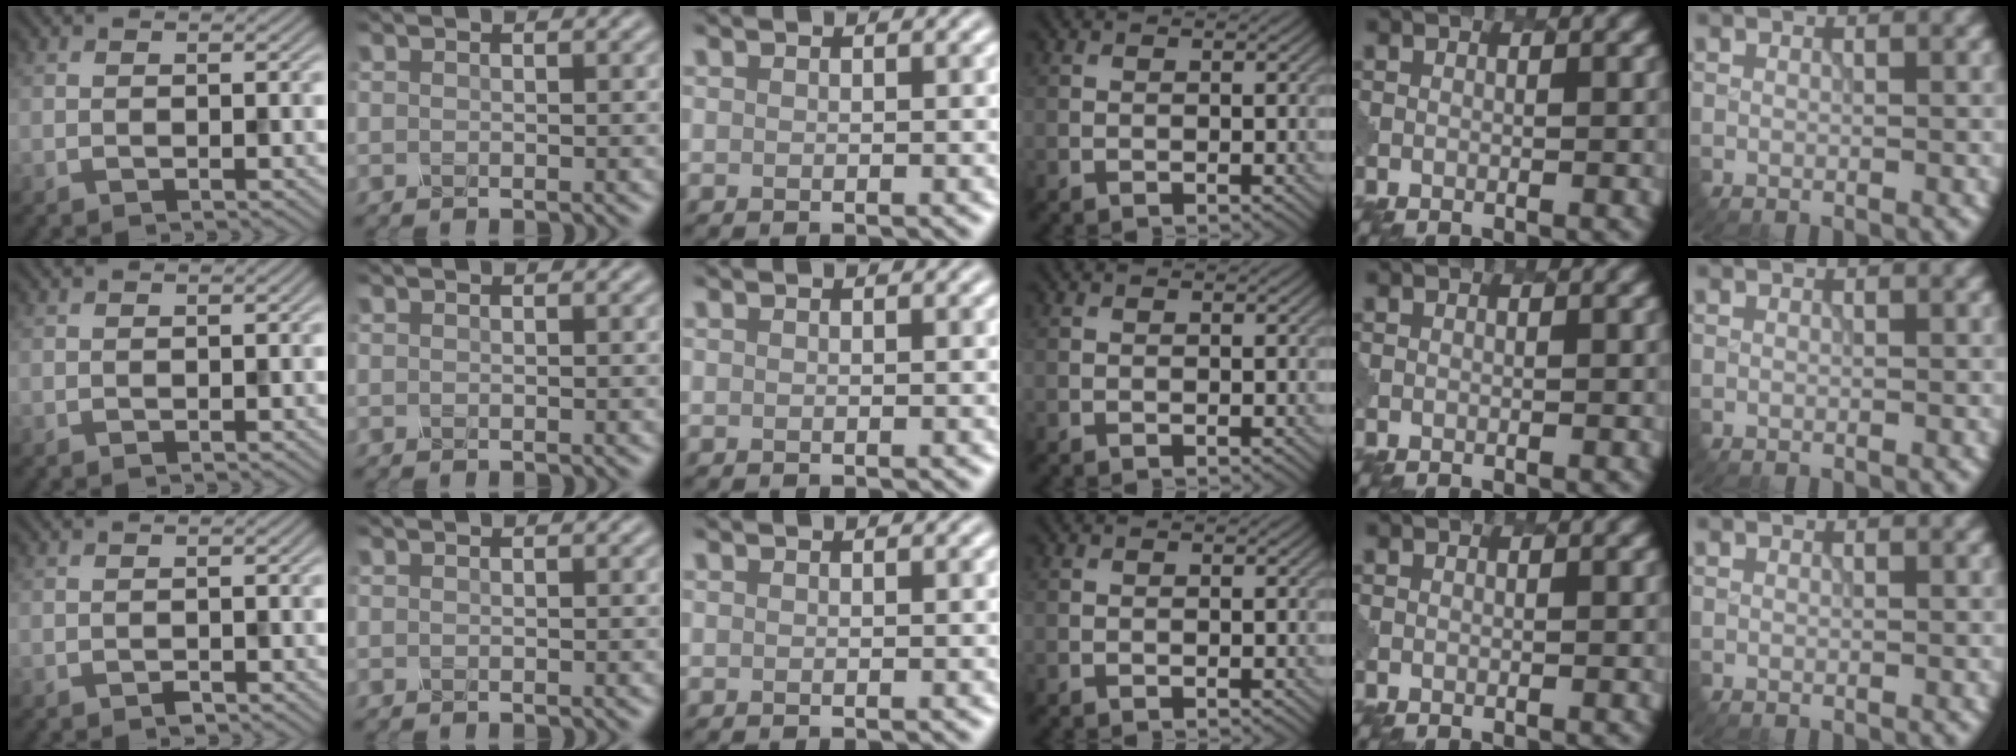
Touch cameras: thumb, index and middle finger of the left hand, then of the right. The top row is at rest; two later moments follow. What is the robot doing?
{"motion": "dispense", "object": "spray bottle"}